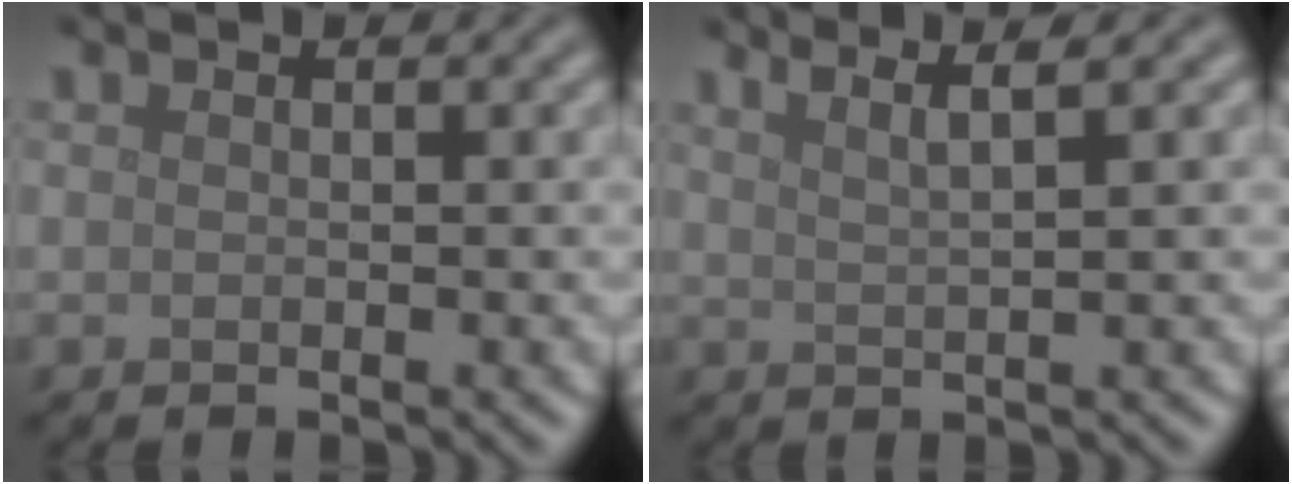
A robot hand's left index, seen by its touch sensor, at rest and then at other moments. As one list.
[{"total": 3.8, "force": [2.6, 1.2, 2.5], "torque": [-0.016, 0.020, 0.014]}]